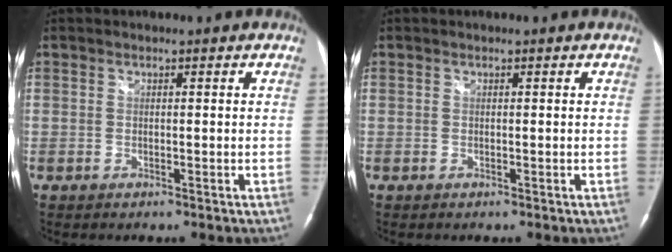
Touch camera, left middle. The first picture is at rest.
{"total": 0.0}